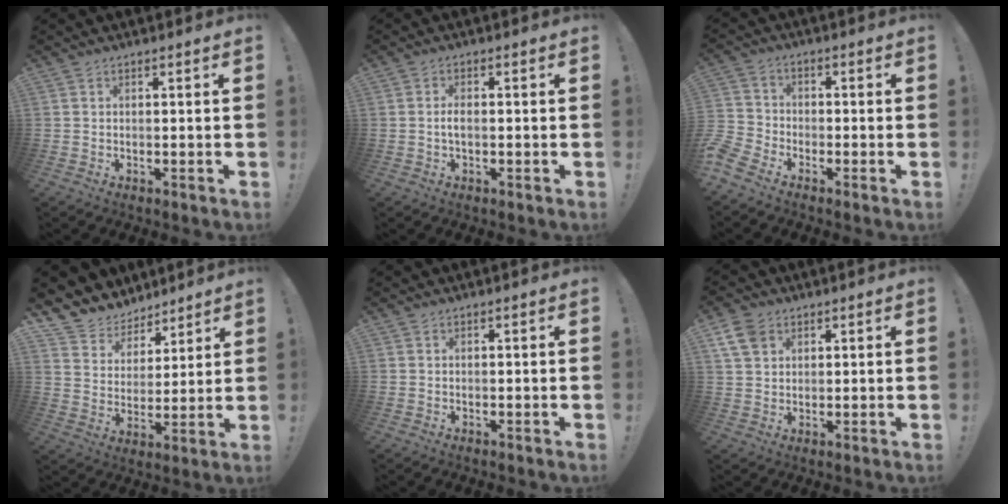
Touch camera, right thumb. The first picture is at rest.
{"total": 2.7, "force": [-0.6, 1.1, 2.4], "torque": [-0.056, 0.005, -0.012]}
{"total": 6.7, "force": [-5.0, 4.0, 1.9], "torque": [-0.055, 0.025, -0.096]}
{"total": 9.0, "force": [6.7, 6.0, 0.6], "torque": [-0.018, -0.062, 0.133]}
{"total": 0.0}
{"total": 7.2, "force": [3.8, 5.1, 3.6], "torque": [-0.061, -0.006, 0.077]}